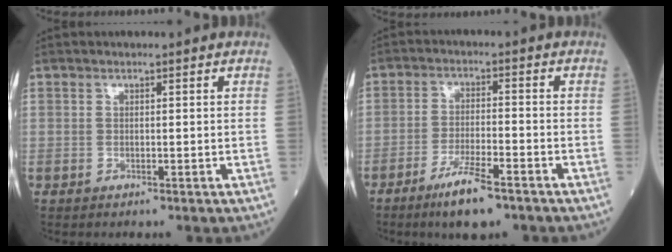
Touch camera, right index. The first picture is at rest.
{"total": 7.4, "force": [-5.1, 1.1, 5.3], "torque": [-0.101, -0.010, -0.087]}